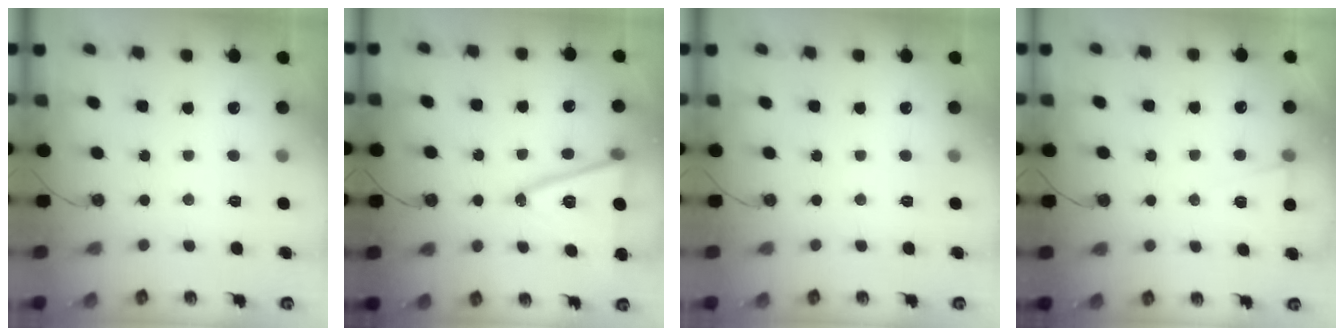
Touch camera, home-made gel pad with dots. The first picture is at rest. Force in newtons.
{"total": 15.8, "press": 15.4, "slide": 3.6}
{"total": 0.0}
{"total": 5.5, "press": 3.0, "slide": 4.6}